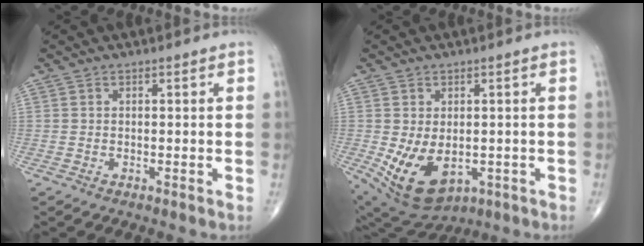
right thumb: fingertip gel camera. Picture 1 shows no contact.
{"total": 11.3, "force": [-2.3, 7.1, 8.6], "torque": [-0.138, -0.010, -0.013]}